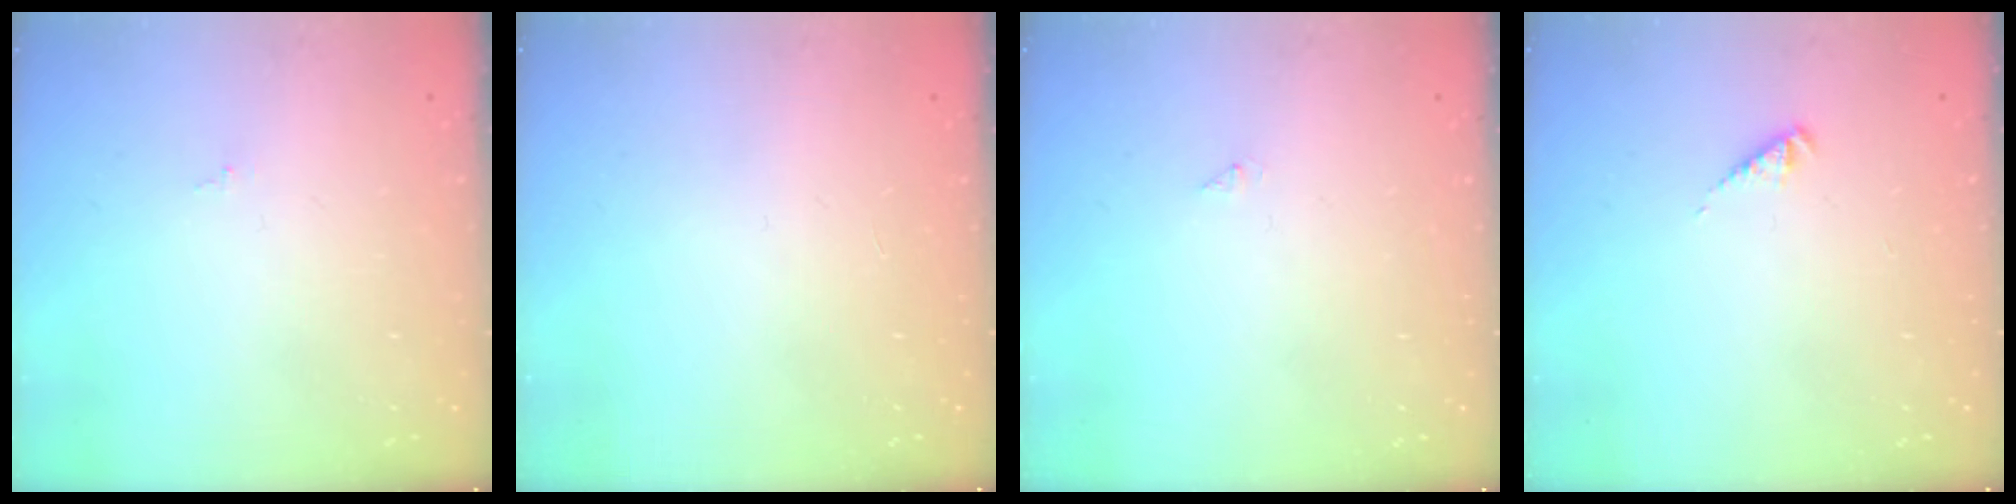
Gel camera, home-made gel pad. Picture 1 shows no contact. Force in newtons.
{"total": 0.0}
{"total": 0.0}
{"total": 2.4, "press": 2.4, "slide": 0.3}